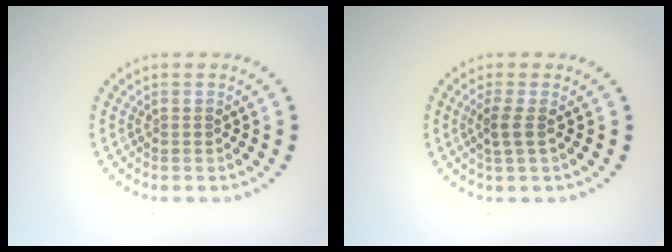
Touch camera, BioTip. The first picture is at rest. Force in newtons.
{"total": 1.5, "press": 1.3, "slide": 0.9}